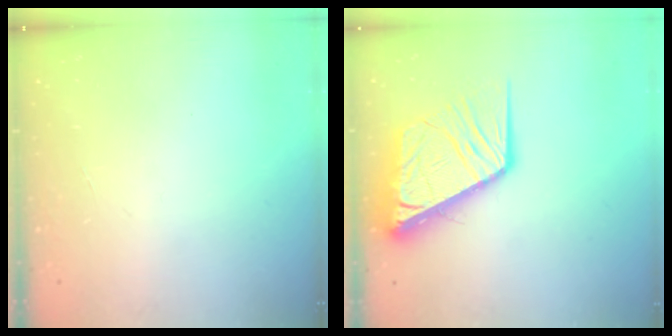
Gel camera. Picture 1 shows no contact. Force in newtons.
{"total": 16.5, "press": 16.3, "slide": 2.0}